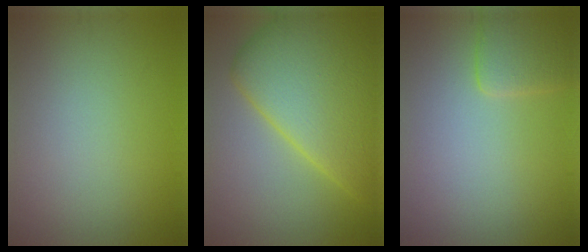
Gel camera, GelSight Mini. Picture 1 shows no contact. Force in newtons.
{"total": 10.9, "press": 10.9, "slide": 0.2}
{"total": 2.4, "press": 2.4, "slide": 0.2}